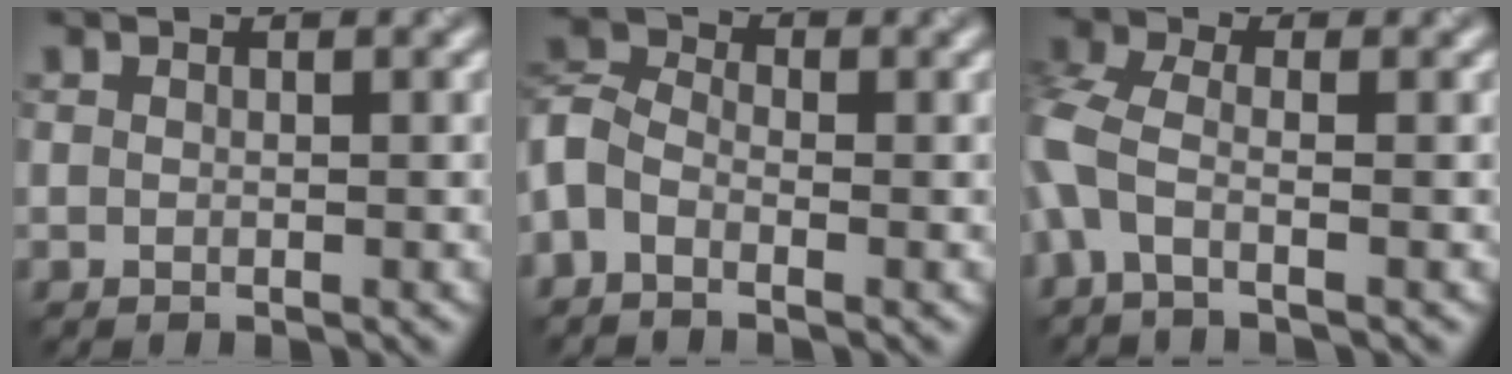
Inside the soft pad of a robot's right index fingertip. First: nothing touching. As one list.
[{"total": 3.9, "force": [-1.6, 2.4, 2.6], "torque": [-0.055, 0.006, -0.044]}, {"total": 3.9, "force": [-1.3, 1.7, 3.2], "torque": [-0.088, 0.001, -0.043]}]